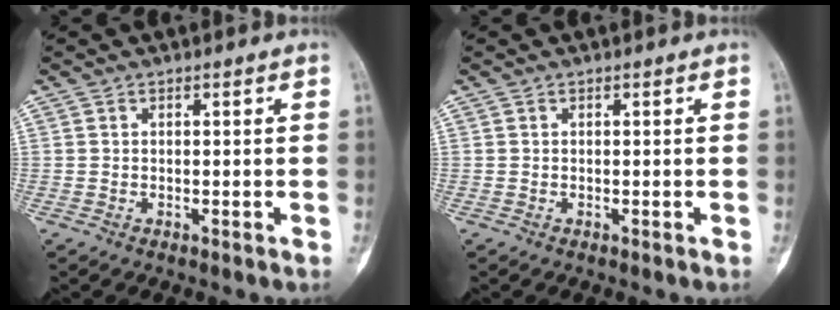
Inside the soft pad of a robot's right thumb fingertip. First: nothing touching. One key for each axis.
{"total": 0.0}